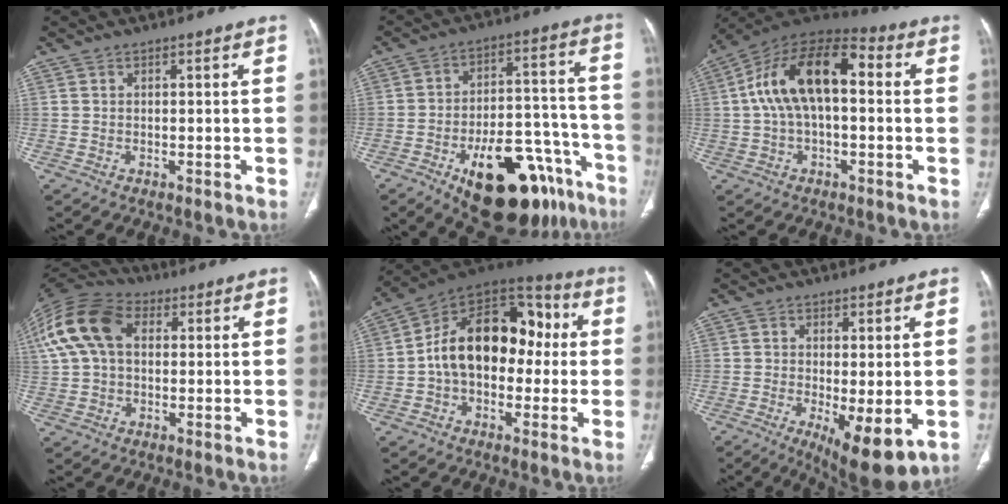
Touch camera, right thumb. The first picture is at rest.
{"total": 24.8, "force": [-14.0, 11.6, 16.9], "torque": [-0.174, 0.083, -0.198]}
{"total": 16.7, "force": [1.7, 8.6, 14.2], "torque": [-0.249, 0.048, 0.020]}
{"total": 15.9, "force": [3.9, 10.7, 11.2], "torque": [-0.235, 0.032, 0.065]}
{"total": 19.9, "force": [0.6, 13.2, 14.9], "torque": [-0.204, 0.052, -0.001]}
{"total": 10.3, "force": [-2.6, 3.6, 9.3], "torque": [-0.141, -0.025, -0.031]}